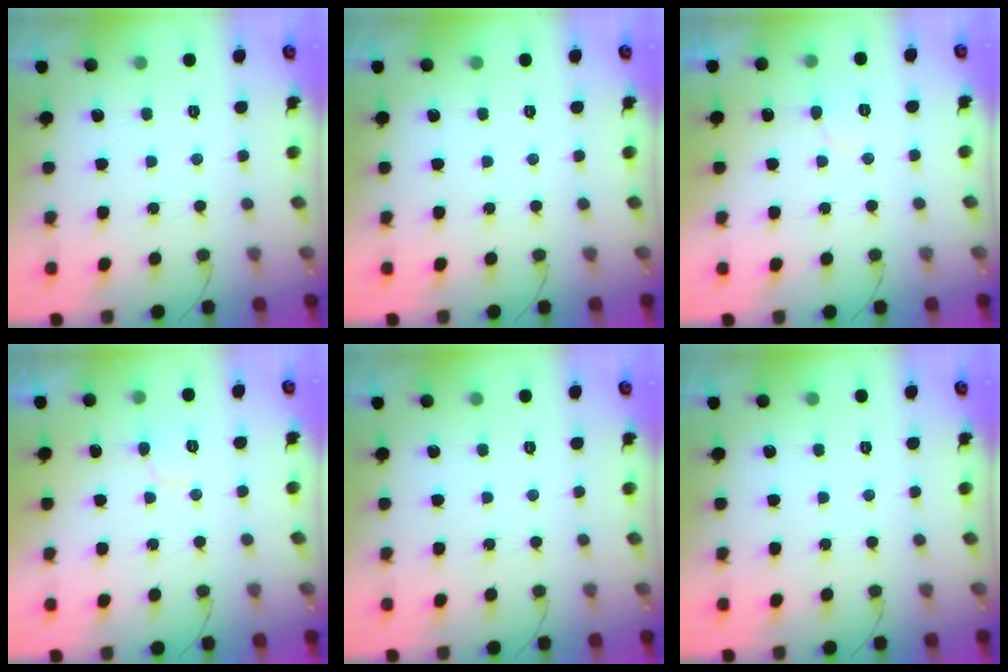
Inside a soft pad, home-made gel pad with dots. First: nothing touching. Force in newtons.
{"total": 0.0}
{"total": 4.8, "press": 4.8, "slide": 0.4}
{"total": 4.8, "press": 4.8, "slide": 0.6}
{"total": 0.0}
{"total": 0.0}